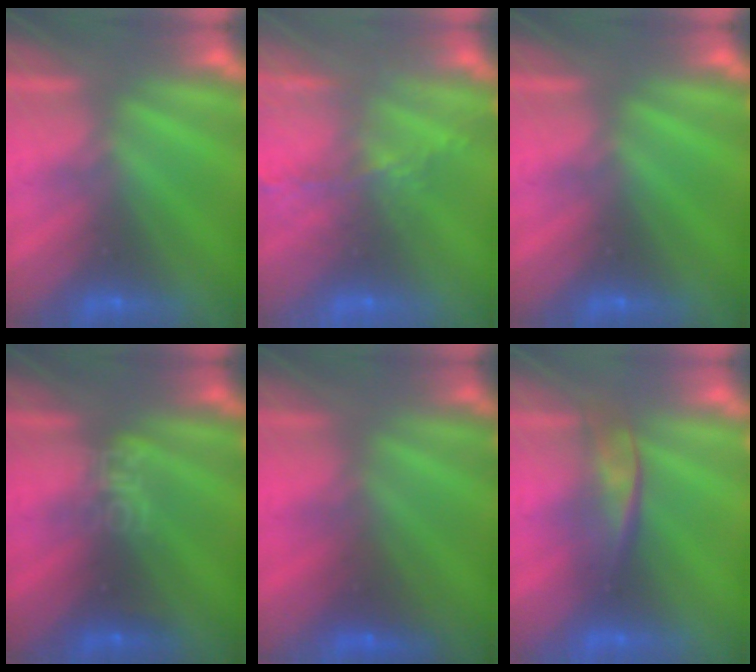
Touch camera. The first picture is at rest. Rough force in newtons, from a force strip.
{"total": 7.4}
{"total": 0.0}
{"total": 3.3}
{"total": 1.5}
{"total": 2.2}